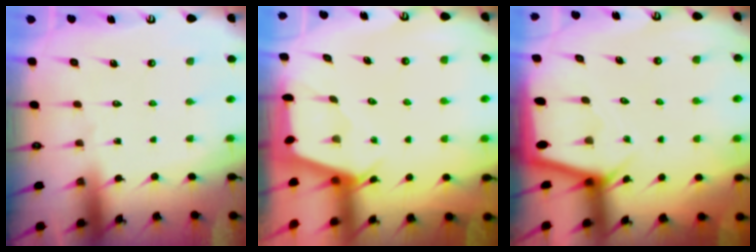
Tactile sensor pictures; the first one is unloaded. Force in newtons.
{"total": 2.4, "press": 2.4, "slide": 0.3}
{"total": 2.7, "press": 2.7, "slide": 0.3}